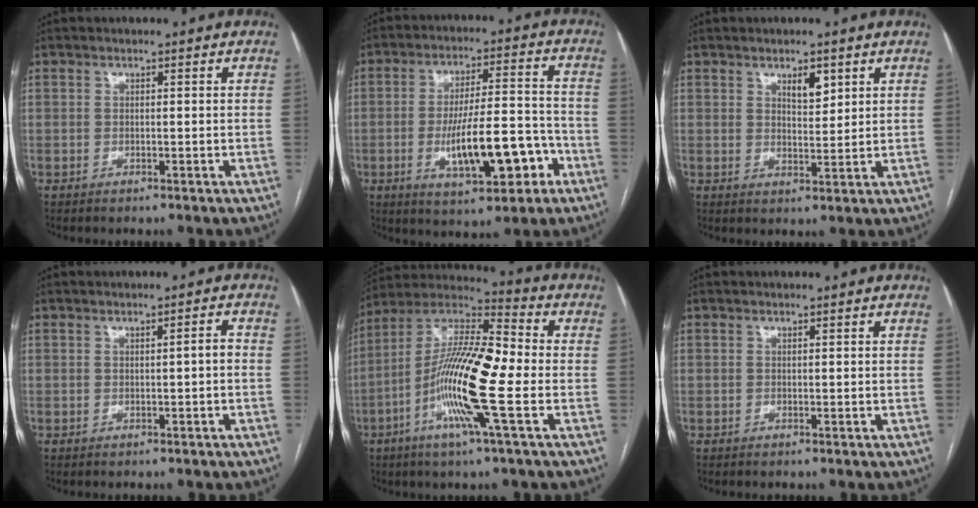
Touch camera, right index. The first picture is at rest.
{"total": 13.2, "force": [-4.6, 3.5, 11.9], "torque": [-0.201, 0.013, -0.063]}
{"total": 3.4, "force": [2.0, 1.3, 2.5], "torque": [-0.039, -0.002, 0.035]}
{"total": 1.2, "force": [-0.2, 0.1, 1.2], "torque": [-0.015, 0.003, -0.001]}
{"total": 16.7, "force": [-4.1, 1.1, 16.2], "torque": [-0.314, -0.001, -0.084]}
{"total": 0.0}